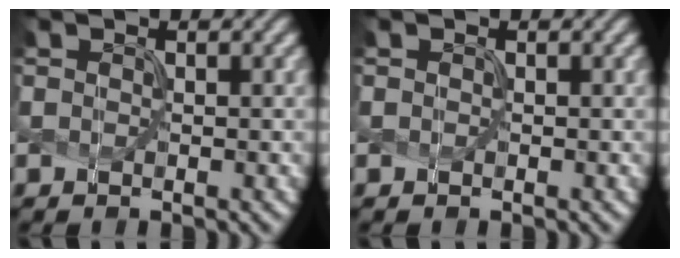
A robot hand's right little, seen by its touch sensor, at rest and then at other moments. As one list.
[{"total": 0.0}]